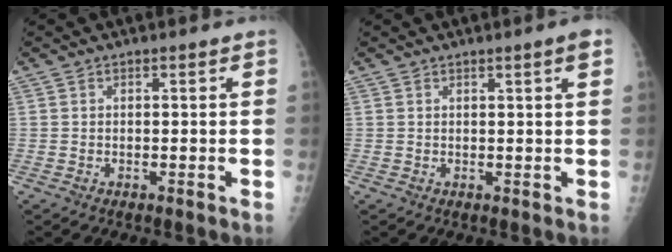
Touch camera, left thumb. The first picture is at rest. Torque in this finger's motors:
{"motor_torque": [-0.21, 0.11, -0.07, -0.09, 0.01]}